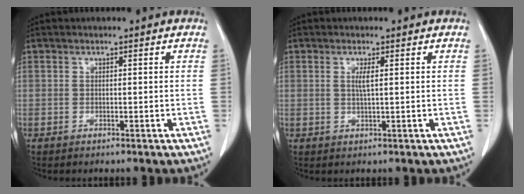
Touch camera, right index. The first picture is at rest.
{"total": 1.8, "force": [0.4, -0.1, 1.7], "torque": [-0.038, -0.001, 0.008]}